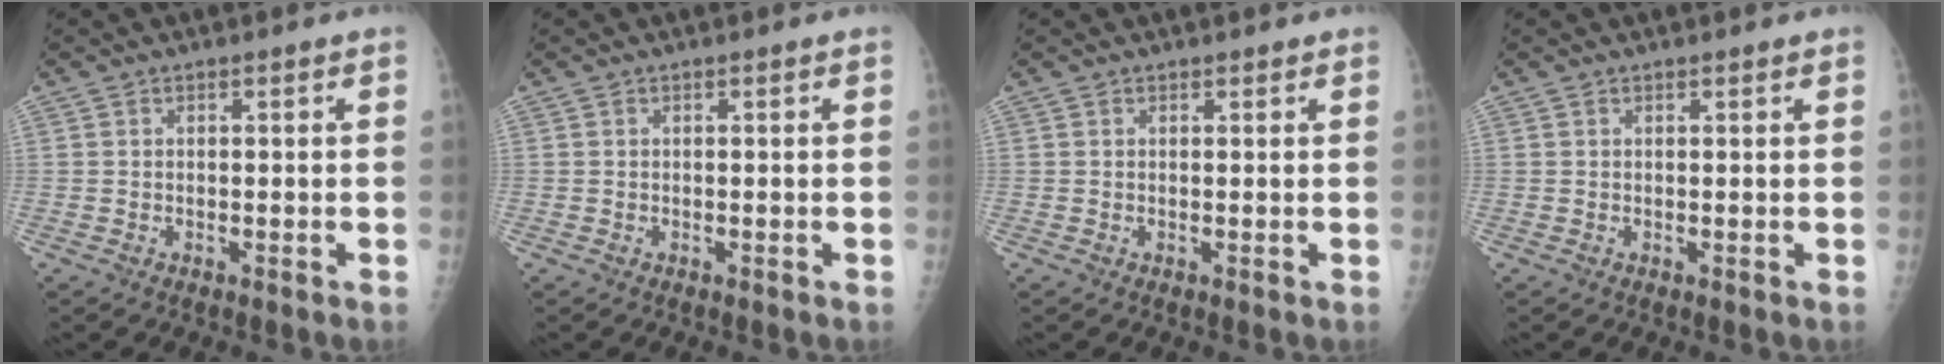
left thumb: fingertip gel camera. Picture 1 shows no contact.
{"total": 0.0}
{"total": 0.5, "force": [0.4, 0.2, 0.0], "torque": [-0.004, -0.003, 0.005]}
{"total": 0.6, "force": [0.5, 0.1, 0.2], "torque": [-0.005, 0.001, 0.008]}